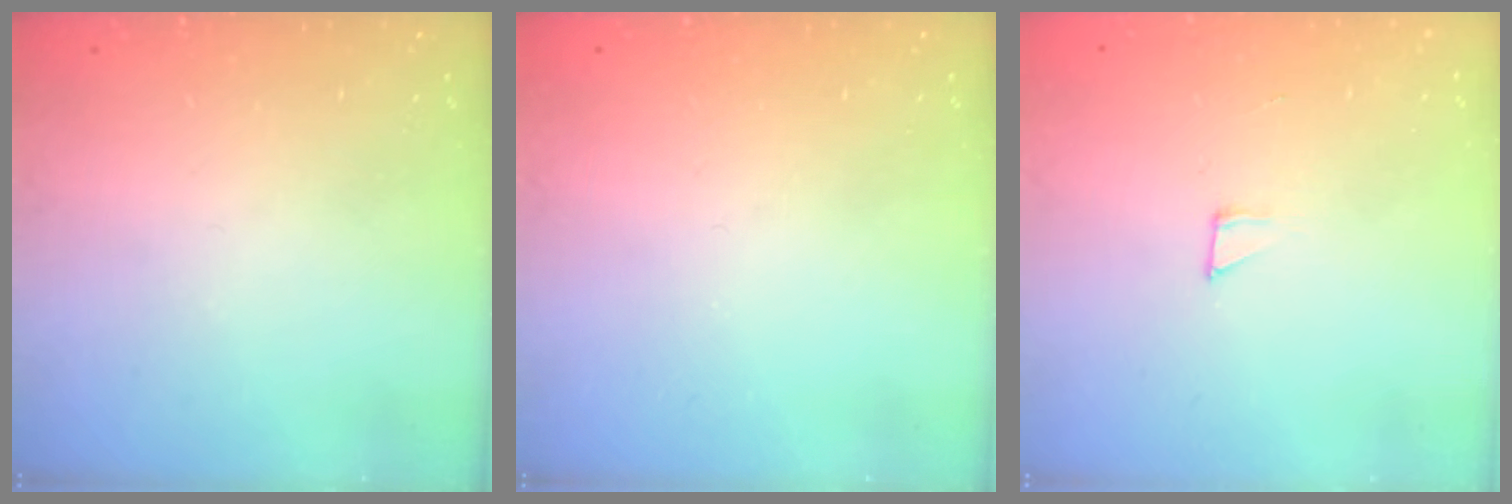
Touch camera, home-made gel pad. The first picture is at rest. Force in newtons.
{"total": 0.0}
{"total": 2.6, "press": 2.6, "slide": 0.1}